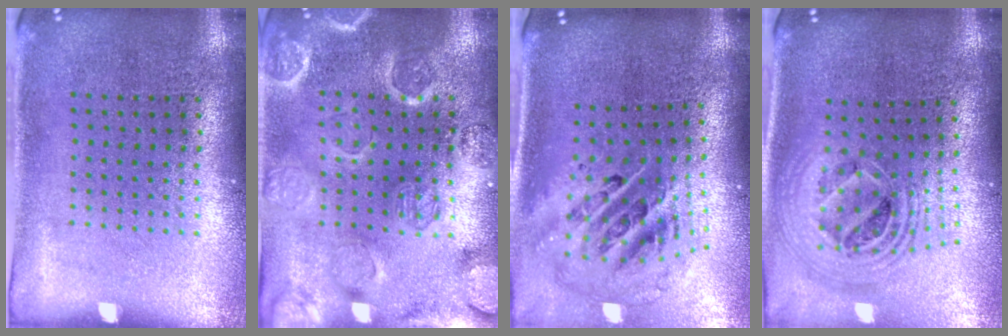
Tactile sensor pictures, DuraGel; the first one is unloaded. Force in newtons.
{"total": 3.1, "press": 3.0, "slide": 0.6}
{"total": 2.8, "press": 1.9, "slide": 2.1}
{"total": 2.3, "press": 1.8, "slide": 1.5}